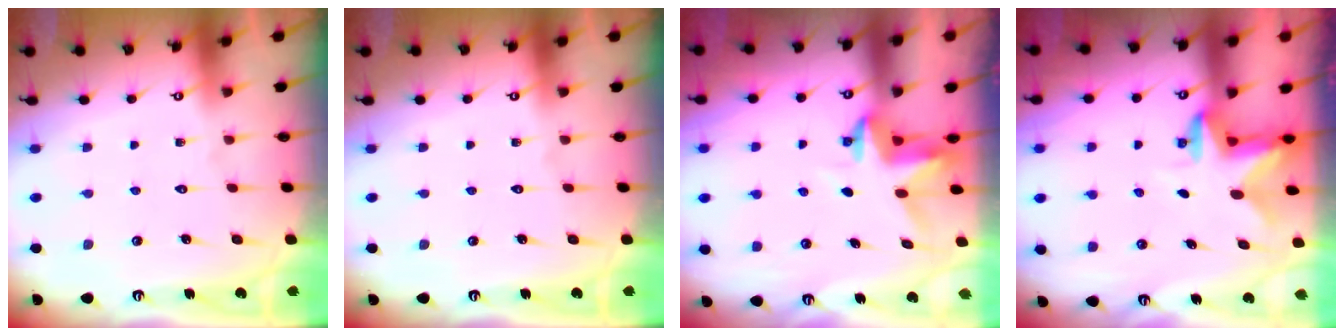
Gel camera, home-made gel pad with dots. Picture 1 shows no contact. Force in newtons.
{"total": 0.0}
{"total": 3.6, "press": 3.6, "slide": 0.3}
{"total": 2.5, "press": 2.5, "slide": 0.5}